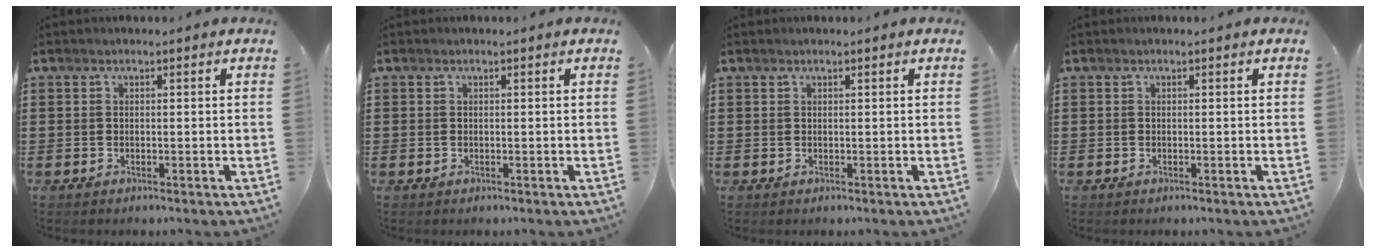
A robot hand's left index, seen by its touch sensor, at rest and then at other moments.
{"total": 0.0}
{"total": 0.0}
{"total": 0.0}